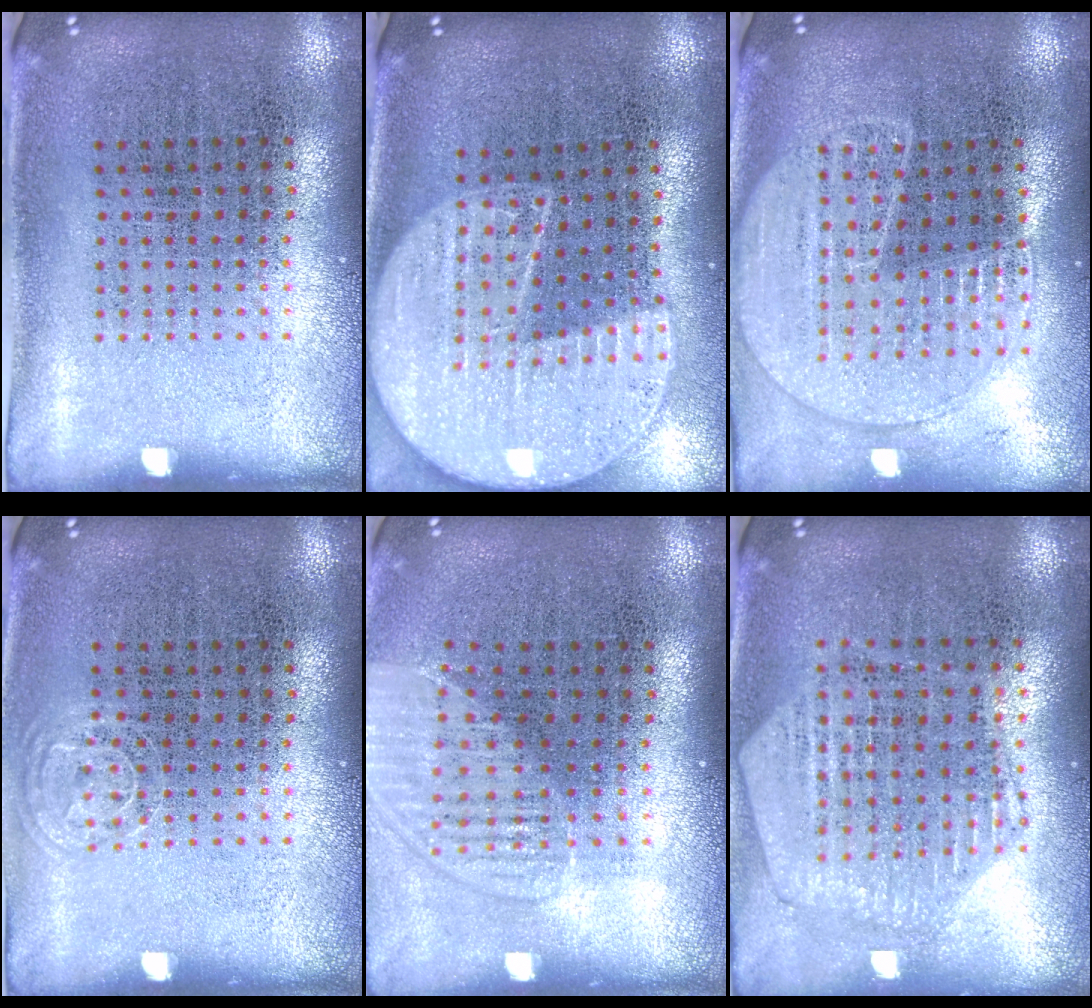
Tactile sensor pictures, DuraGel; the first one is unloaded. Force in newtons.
{"total": 2.3, "press": 2.0, "slide": 1.1}
{"total": 1.8, "press": 1.7, "slide": 0.6}
{"total": 0.6, "press": 0.6, "slide": 0.3}
{"total": 1.4, "press": 1.2, "slide": 0.7}
{"total": 1.2, "press": 1.2, "slide": 0.2}